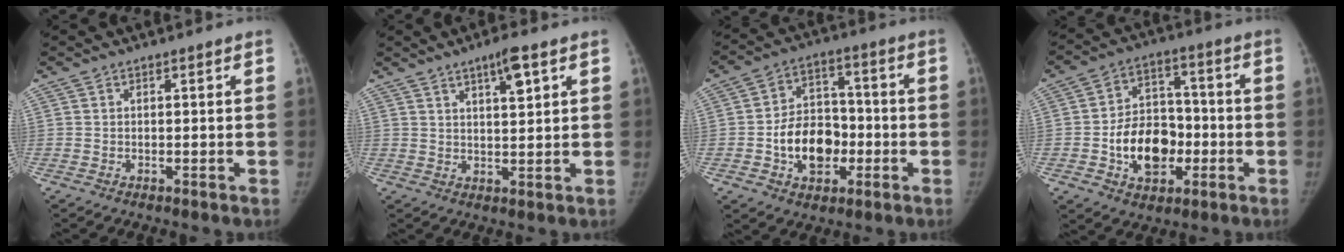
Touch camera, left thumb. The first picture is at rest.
{"total": 5.3, "force": [2.9, 1.2, 4.3], "torque": [-0.065, -0.014, 0.048]}
{"total": 13.0, "force": [-3.1, 9.5, 8.2], "torque": [-0.089, 0.030, -0.051]}
{"total": 14.1, "force": [-3.4, 10.2, 9.1], "torque": [-0.102, 0.030, -0.054]}